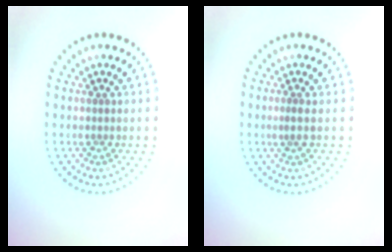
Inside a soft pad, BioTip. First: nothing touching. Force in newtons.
{"total": 0.9, "press": 0.5, "slide": 0.8}